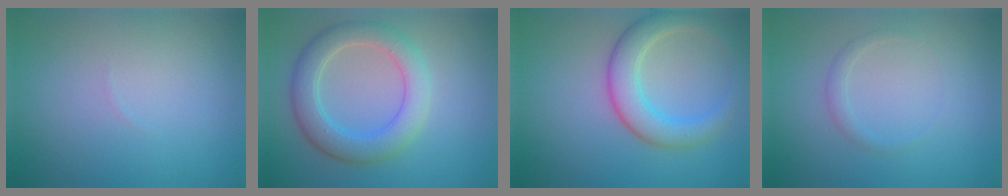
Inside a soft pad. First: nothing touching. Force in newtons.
{"total": 4.8, "press": 4.7, "slide": 0.3}
{"total": 4.6, "press": 4.6, "slide": 0.3}
{"total": 1.0, "press": 1.0, "slide": 0.1}